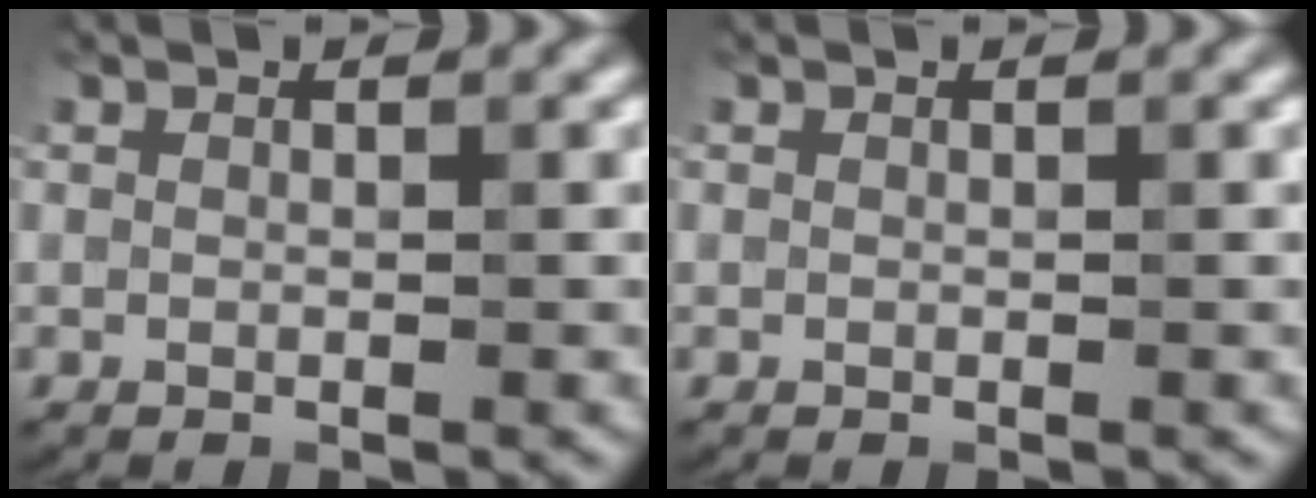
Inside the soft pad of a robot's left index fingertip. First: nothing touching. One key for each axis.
{"total": 0.0}